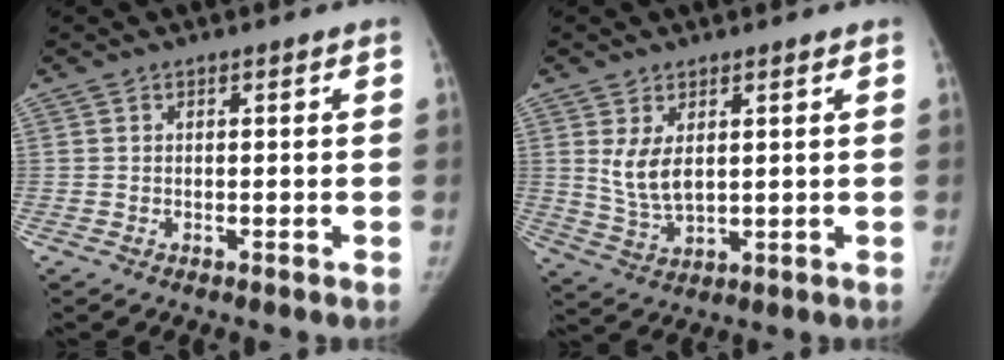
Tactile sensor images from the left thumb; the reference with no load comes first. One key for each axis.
{"total": 6.4, "fx": 1.9, "fy": 3.5, "fz": 5.0, "tx": -0.088, "ty": -0.019, "tz": 0.048}